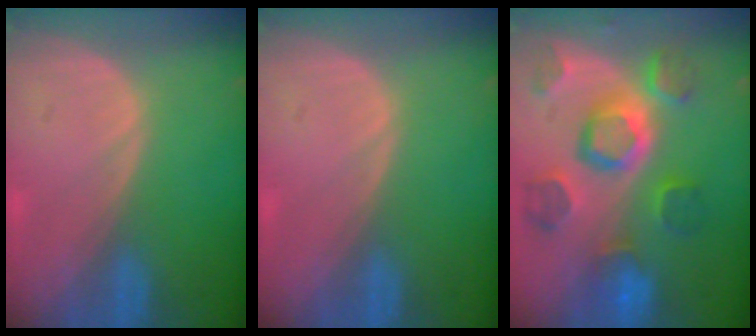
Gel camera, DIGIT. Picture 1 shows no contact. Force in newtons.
{"total": 0.0}
{"total": 11.6, "press": 10.0, "slide": 5.8}